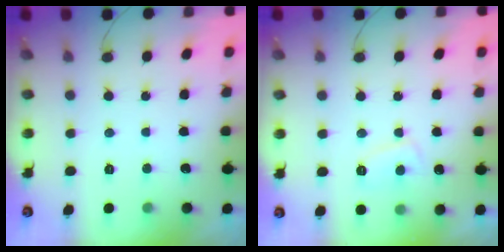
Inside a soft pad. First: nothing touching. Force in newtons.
{"total": 5.9, "press": 5.9, "slide": 0.4}